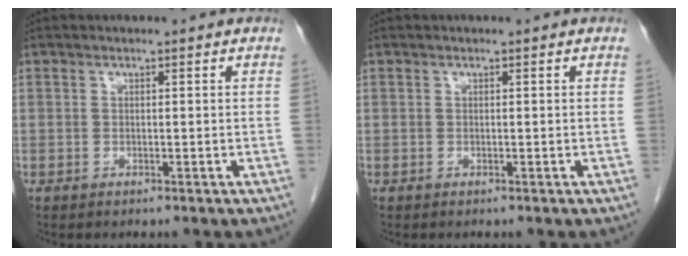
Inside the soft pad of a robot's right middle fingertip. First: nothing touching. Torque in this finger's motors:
{"motor_torque": [-0.03, -0.07, 0.01, 0.00]}